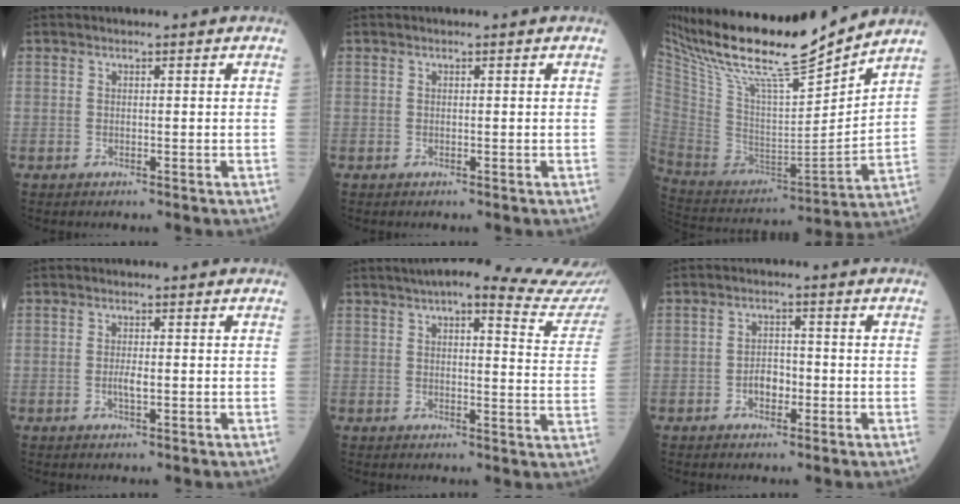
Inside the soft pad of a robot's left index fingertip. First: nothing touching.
{"total": 0.0}
{"total": 23.7, "force": [19.8, 2.2, 12.8], "torque": [-0.240, -0.007, 0.346]}
{"total": 1.7, "force": [-0.3, 0.4, 1.6], "torque": [-0.034, 0.000, -0.004]}
{"total": 19.0, "force": [17.5, 1.4, 7.2], "torque": [-0.083, -0.046, 0.189]}
{"total": 3.0, "force": [-1.1, 1.8, 2.1], "torque": [-0.035, 0.007, -0.021]}